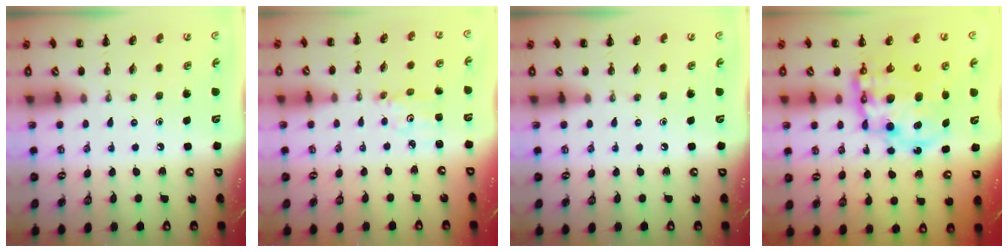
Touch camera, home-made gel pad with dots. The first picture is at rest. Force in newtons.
{"total": 2.5, "press": 2.4, "slide": 0.4}
{"total": 0.0}
{"total": 15.6, "press": 15.1, "slide": 3.6}